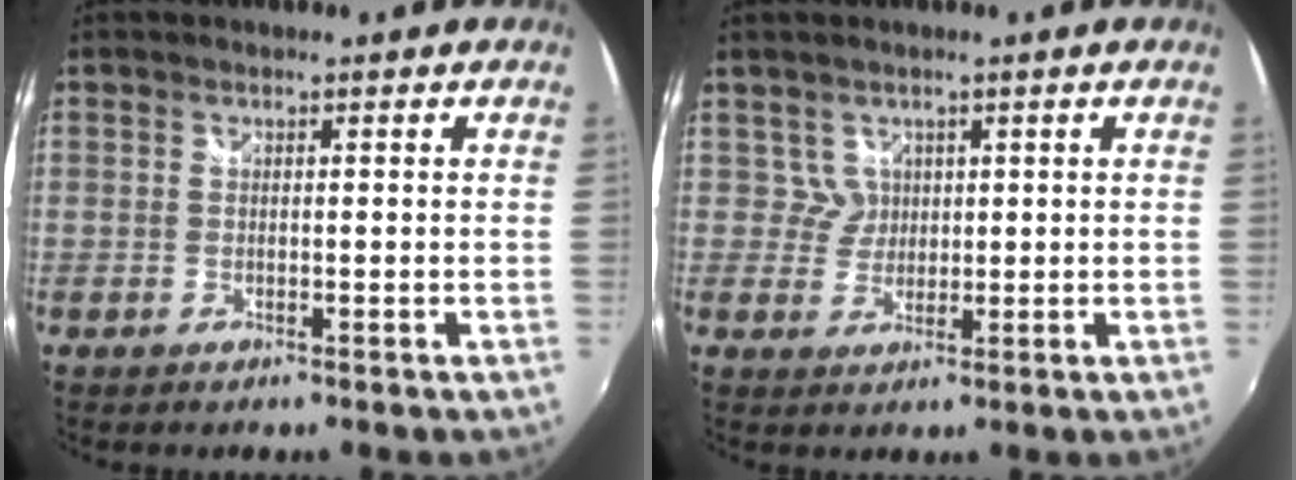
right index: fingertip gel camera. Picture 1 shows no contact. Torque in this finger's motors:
{"motor_torque": [0.01, 0.16, -0.08, 0.00]}